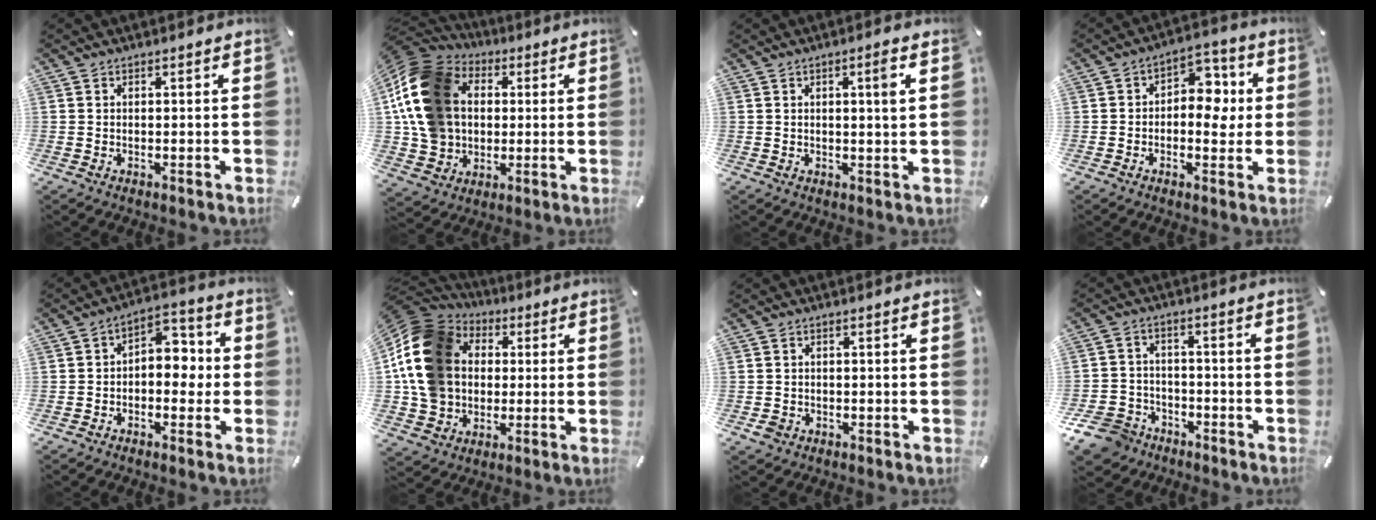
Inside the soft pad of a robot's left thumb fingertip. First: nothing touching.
{"total": 19.9, "force": [2.6, 16.5, 10.7], "torque": [-0.227, -0.004, 0.049]}
{"total": 3.5, "force": [1.0, 0.4, 3.3], "torque": [-0.049, -0.006, 0.010]}
{"total": 8.4, "force": [-0.2, 5.9, 5.9], "torque": [-0.066, -0.001, -0.010]}
{"total": 7.0, "force": [-0.7, 4.8, 5.0], "torque": [-0.061, 0.000, -0.020]}
{"total": 18.3, "force": [1.8, 15.7, 9.3], "torque": [-0.204, 0.003, 0.038]}
{"total": 1.9, "force": [-0.7, 1.6, 0.7], "torque": [-0.014, 0.003, -0.015]}
{"total": 8.4, "force": [-5.8, 5.9, 1.6], "torque": [-0.040, 0.043, -0.110]}